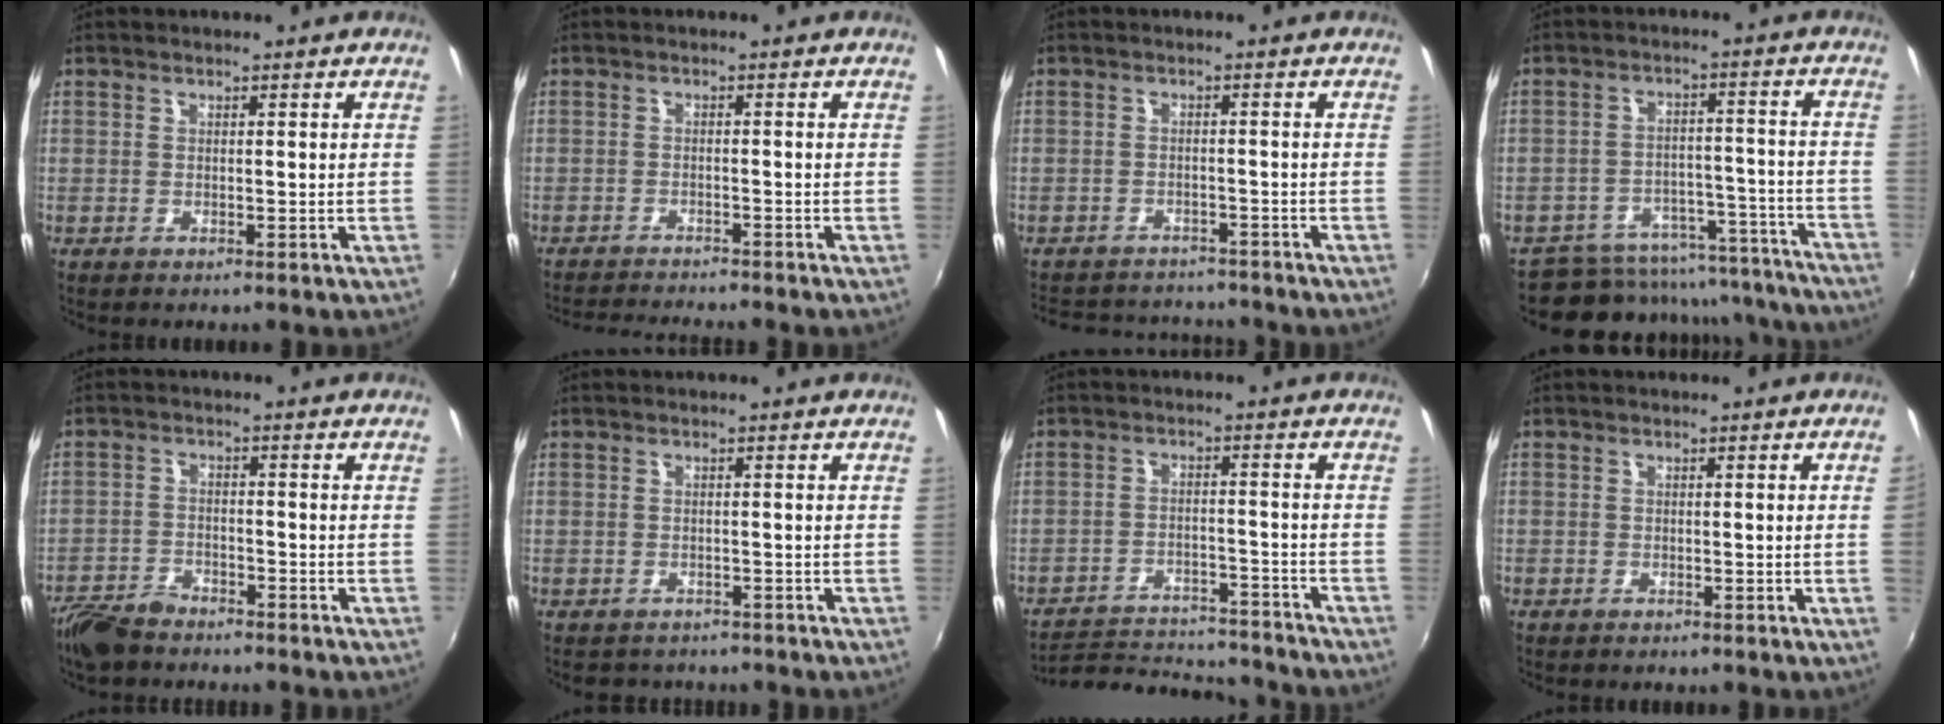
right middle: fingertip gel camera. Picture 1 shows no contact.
{"total": 6.3, "force": [-6.0, -0.1, 1.8], "torque": [-0.048, -0.013, -0.098]}
{"total": 10.9, "force": [-9.8, 3.9, 2.9], "torque": [-0.076, 0.018, -0.142]}
{"total": 20.8, "force": [-18.8, 7.8, 4.6], "torque": [-0.091, 0.048, -0.229]}
{"total": 6.9, "force": [-5.7, 2.7, 2.7], "torque": [-0.077, -0.004, -0.106]}
{"total": 3.4, "force": [-3.0, 1.6, 0.6], "torque": [-0.017, -0.013, -0.043]}
{"total": 16.3, "force": [-15.1, 3.5, 5.0], "torque": [-0.109, 0.001, -0.214]}
{"total": 1.0, "force": [-0.2, -0.6, 0.8], "torque": [-0.012, -0.003, -0.003]}